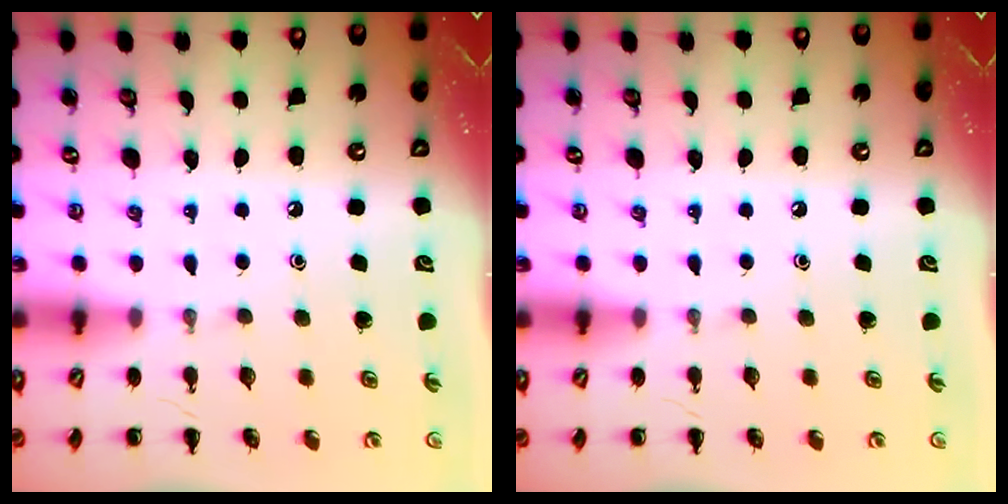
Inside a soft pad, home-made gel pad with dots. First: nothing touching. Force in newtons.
{"total": 0.0}